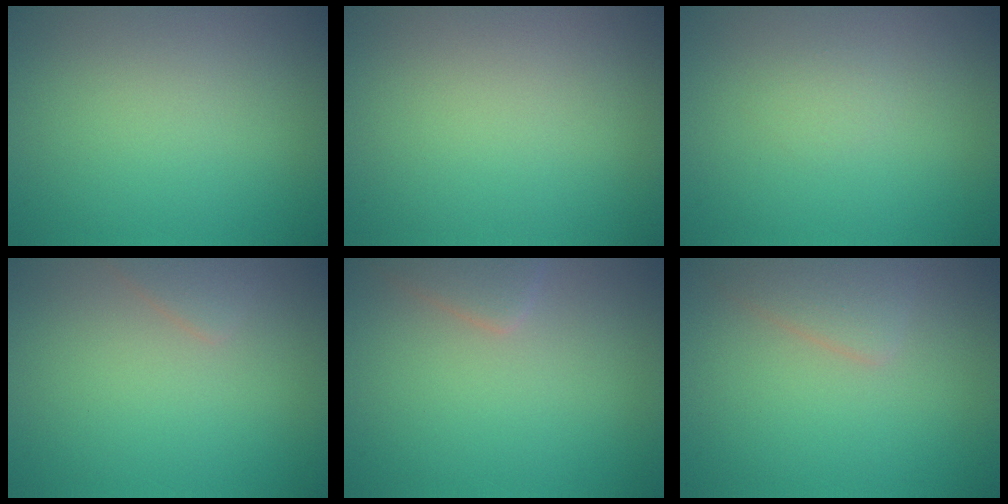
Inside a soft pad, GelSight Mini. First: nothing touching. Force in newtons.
{"total": 0.0}
{"total": 0.7, "press": 0.7, "slide": 0.0}
{"total": 1.3, "press": 1.3, "slide": 0.1}
{"total": 2.2, "press": 2.2, "slide": 0.2}
{"total": 2.4, "press": 2.4, "slide": 0.1}